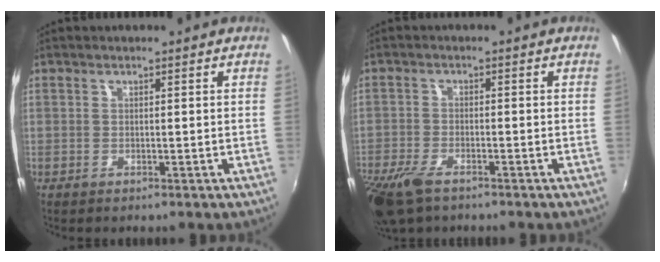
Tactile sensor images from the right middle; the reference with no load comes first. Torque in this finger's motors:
{"motor_torque": [1.02, -1.12, 0.83, 0.21]}